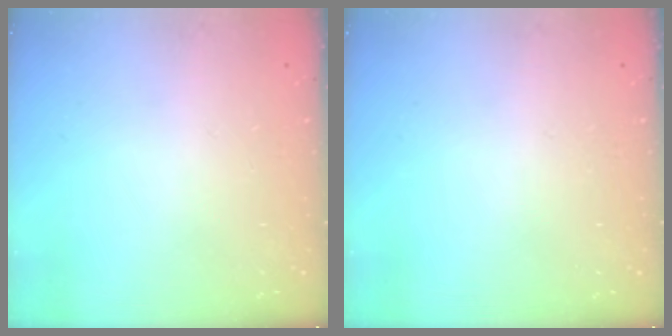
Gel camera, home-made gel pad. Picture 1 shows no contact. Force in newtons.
{"total": 0.0}